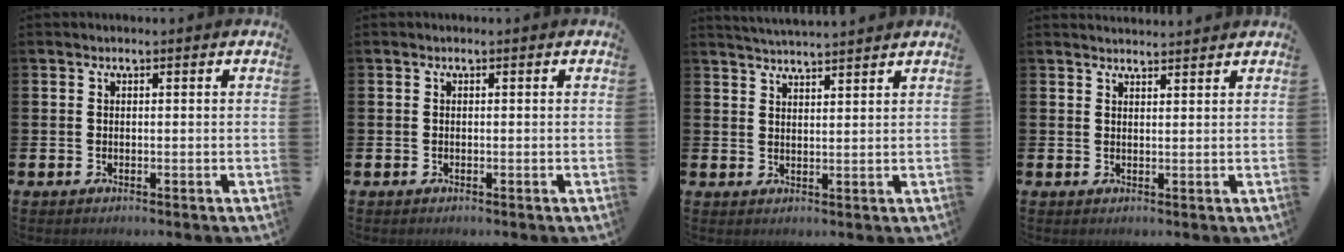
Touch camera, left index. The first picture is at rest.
{"total": 0.0}
{"total": 3.6, "force": [3.6, -0.4, 0.1], "torque": [-0.005, -0.021, 0.064]}
{"total": 2.2, "force": [2.2, 0.2, 0.0], "torque": [0.008, -0.015, 0.037]}